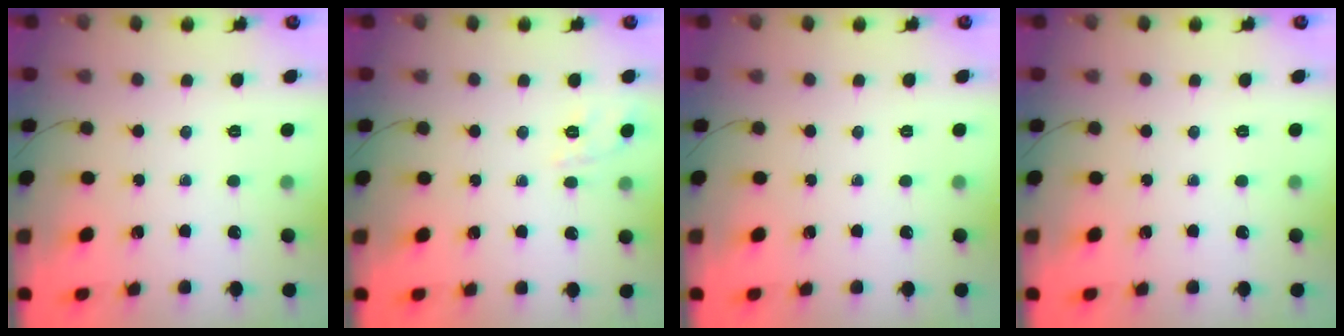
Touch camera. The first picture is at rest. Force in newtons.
{"total": 1.9, "press": 0.3, "slide": 1.8}
{"total": 0.0}
{"total": 0.0}